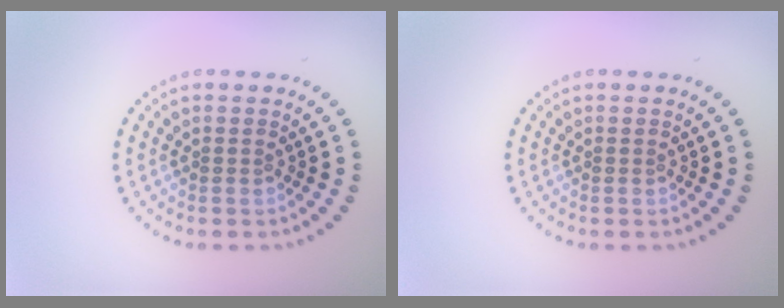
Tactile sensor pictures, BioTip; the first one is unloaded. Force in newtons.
{"total": 0.0}